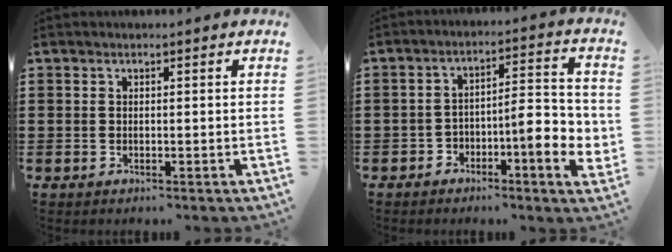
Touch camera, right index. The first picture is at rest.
{"total": 6.9, "force": [-2.0, 2.7, 6.1], "torque": [-0.087, -0.009, -0.038]}